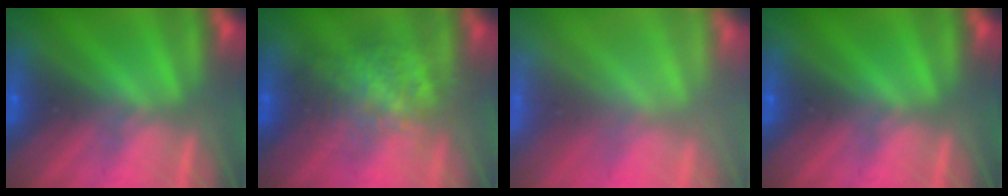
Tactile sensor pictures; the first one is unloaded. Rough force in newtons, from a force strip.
{"total": 2.2}
{"total": 7.7}
{"total": 0.0}